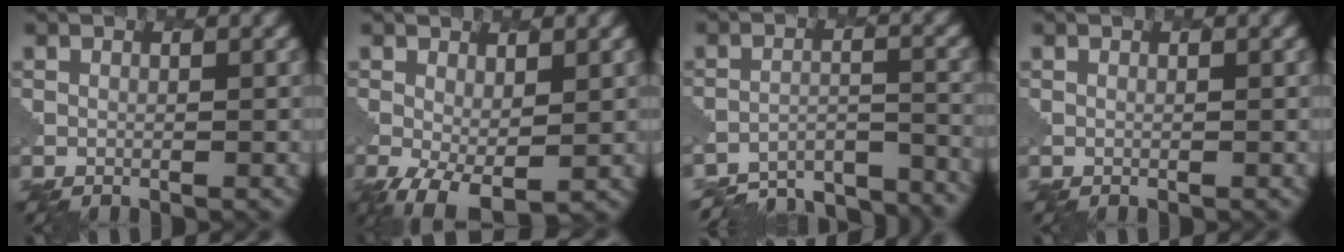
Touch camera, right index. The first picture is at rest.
{"total": 4.0, "force": [-0.7, 2.2, 3.2], "torque": [-0.076, -0.017, -0.009]}
{"total": 10.4, "force": [-10.1, 2.1, 1.5], "torque": [-0.019, 0.001, -0.131]}
{"total": 0.0}